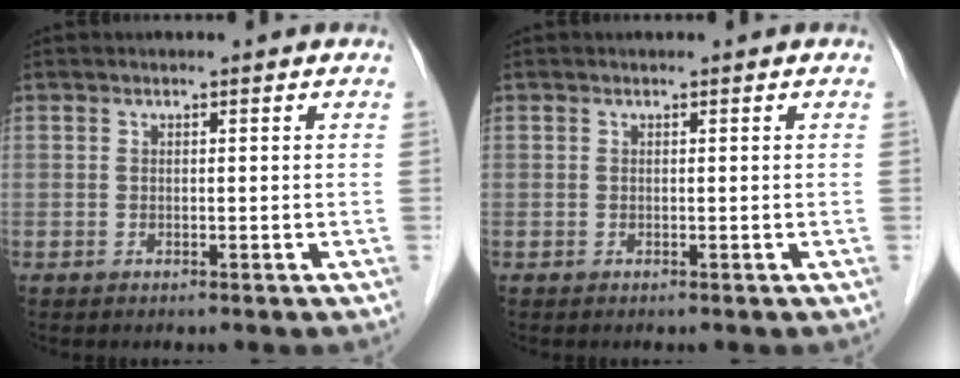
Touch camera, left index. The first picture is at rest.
{"total": 0.0}